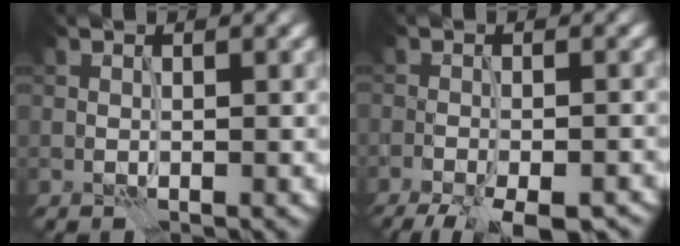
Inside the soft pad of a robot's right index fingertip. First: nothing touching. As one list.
[{"total": 8.7, "force": [-6.7, 2.8, 4.9], "torque": [-0.069, -0.027, -0.087]}]